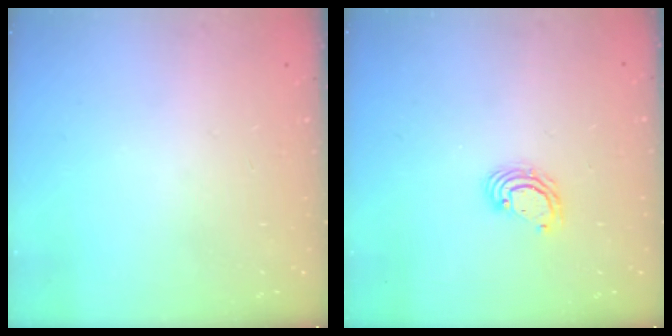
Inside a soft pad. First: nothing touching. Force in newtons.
{"total": 4.3, "press": 4.3, "slide": 0.1}